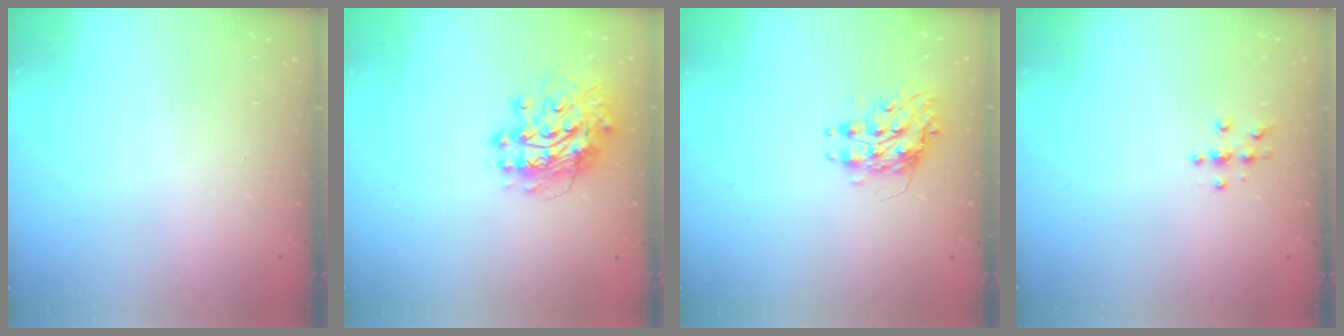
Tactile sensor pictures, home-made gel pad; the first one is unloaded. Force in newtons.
{"total": 13.6, "press": 13.6, "slide": 1.4}
{"total": 8.1, "press": 8.1, "slide": 0.2}
{"total": 3.9, "press": 3.9, "slide": 0.3}